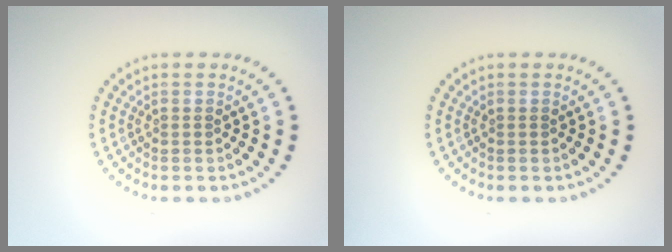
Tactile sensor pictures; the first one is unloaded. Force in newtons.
{"total": 0.0}